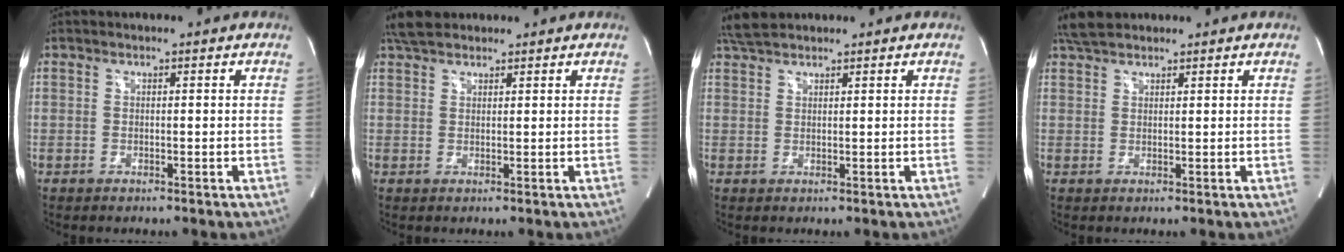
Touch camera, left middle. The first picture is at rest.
{"total": 4.1, "force": [3.5, 1.6, 1.5], "torque": [-0.033, 0.019, 0.064]}
{"total": 3.2, "force": [2.9, 0.7, 1.1], "torque": [-0.028, 0.015, 0.059]}
{"total": 3.7, "force": [3.2, 1.2, 1.3], "torque": [-0.033, 0.016, 0.063]}